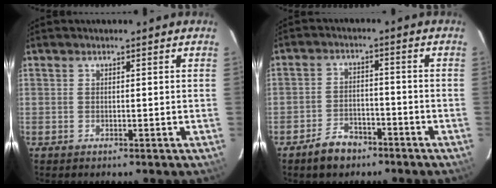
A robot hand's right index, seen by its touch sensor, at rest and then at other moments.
{"total": 6.3, "force": [-4.6, 3.6, 2.4], "torque": [-0.064, 0.015, -0.069]}